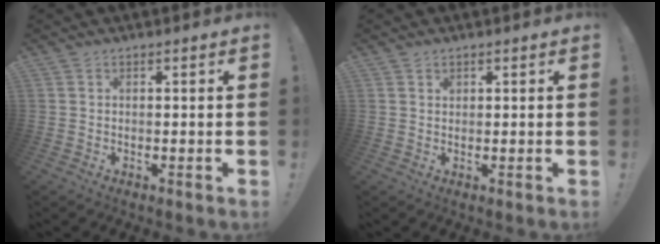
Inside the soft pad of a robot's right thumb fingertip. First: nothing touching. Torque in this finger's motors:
{"motor_torque": [0.30, -0.38, -0.20, 0.06, -0.06]}